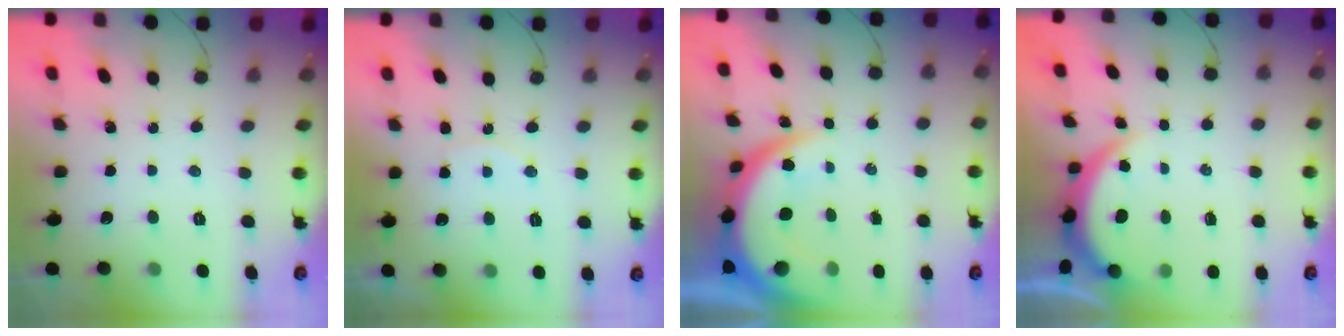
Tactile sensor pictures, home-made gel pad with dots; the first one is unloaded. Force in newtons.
{"total": 7.3, "press": 7.3, "slide": 0.4}
{"total": 12.1, "press": 12.0, "slide": 1.2}
{"total": 3.8, "press": 3.7, "slide": 0.6}